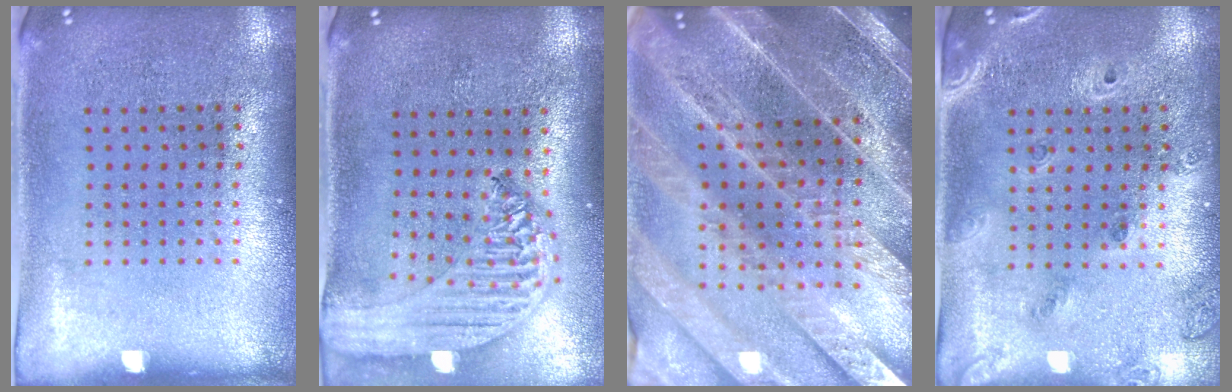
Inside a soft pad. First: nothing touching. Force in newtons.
{"total": 2.3, "press": 2.0, "slide": 1.1}
{"total": 4.2, "press": 3.9, "slide": 1.6}
{"total": 1.6, "press": 1.5, "slide": 0.7}